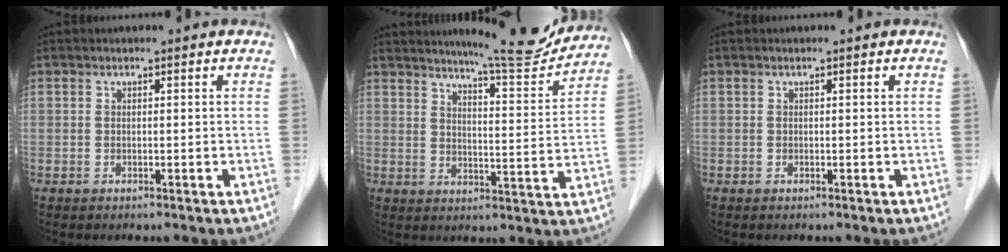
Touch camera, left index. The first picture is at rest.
{"total": 12.6, "force": [11.9, 0.3, 4.1], "torque": [-0.058, -0.022, 0.155]}
{"total": 0.0}